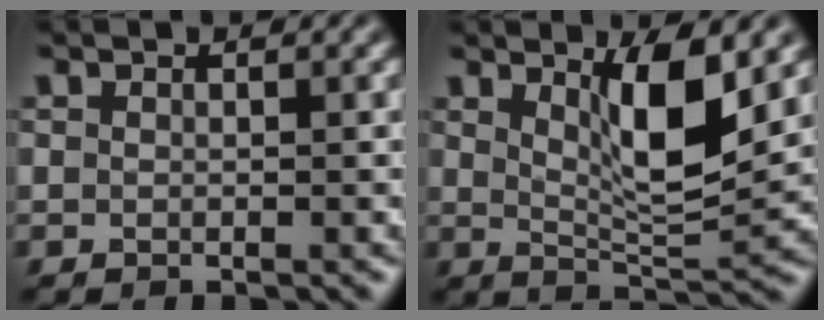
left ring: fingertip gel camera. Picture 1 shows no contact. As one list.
[{"total": 6.0, "force": [2.1, 1.4, 5.4], "torque": [-0.089, -0.011, 0.041]}]